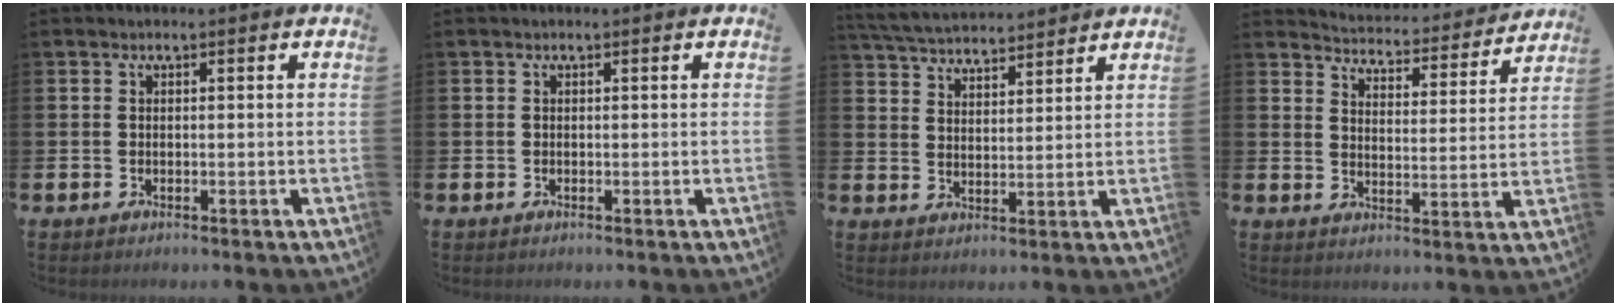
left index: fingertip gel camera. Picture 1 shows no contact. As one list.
[{"total": 0.0}, {"total": 5.0, "force": [5.0, 0.7, 0.3], "torque": [-0.025, -0.030, 0.088]}, {"total": 4.3, "force": [4.3, 0.4, 0.3], "torque": [-0.018, -0.044, 0.067]}]